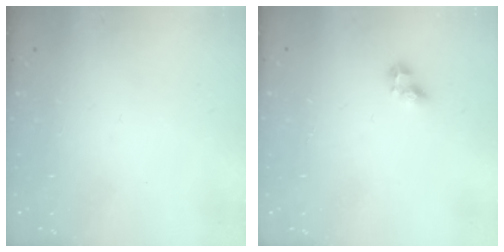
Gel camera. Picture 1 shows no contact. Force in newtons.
{"total": 4.8, "press": 4.7, "slide": 0.7}